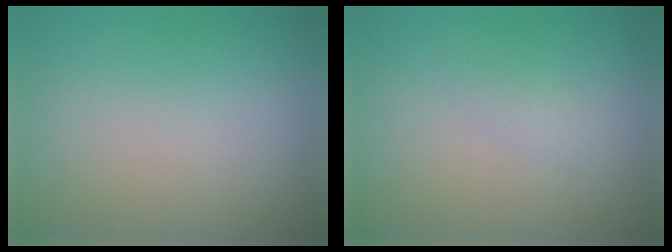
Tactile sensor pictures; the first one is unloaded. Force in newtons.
{"total": 1.1, "press": 1.1, "slide": 0.0}